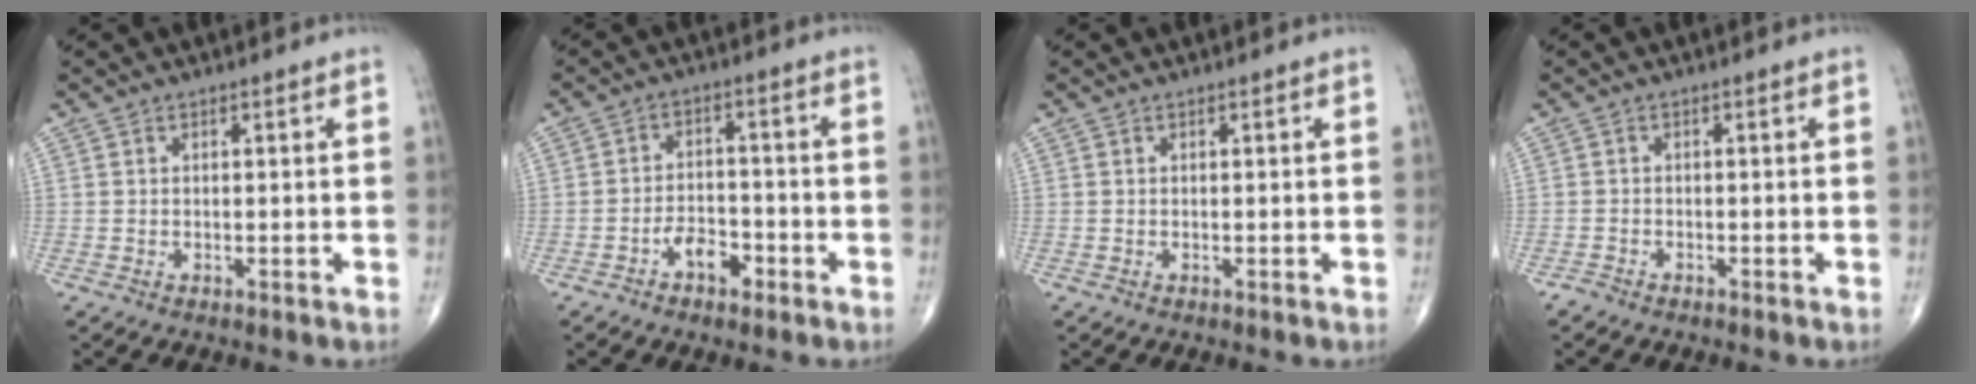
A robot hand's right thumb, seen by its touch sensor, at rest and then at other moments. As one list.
[{"total": 5.3, "force": [-2.8, 3.1, 3.2], "torque": [-0.037, 0.029, -0.050]}, {"total": 0.0}, {"total": 1.1, "force": [-1.0, 0.5, 0.1], "torque": [-0.007, 0.000, -0.023]}]